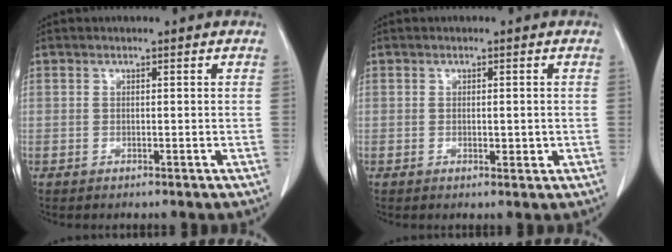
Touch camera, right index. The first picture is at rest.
{"total": 1.5, "force": [-0.3, 0.6, 1.4], "torque": [-0.021, -0.002, -0.001]}